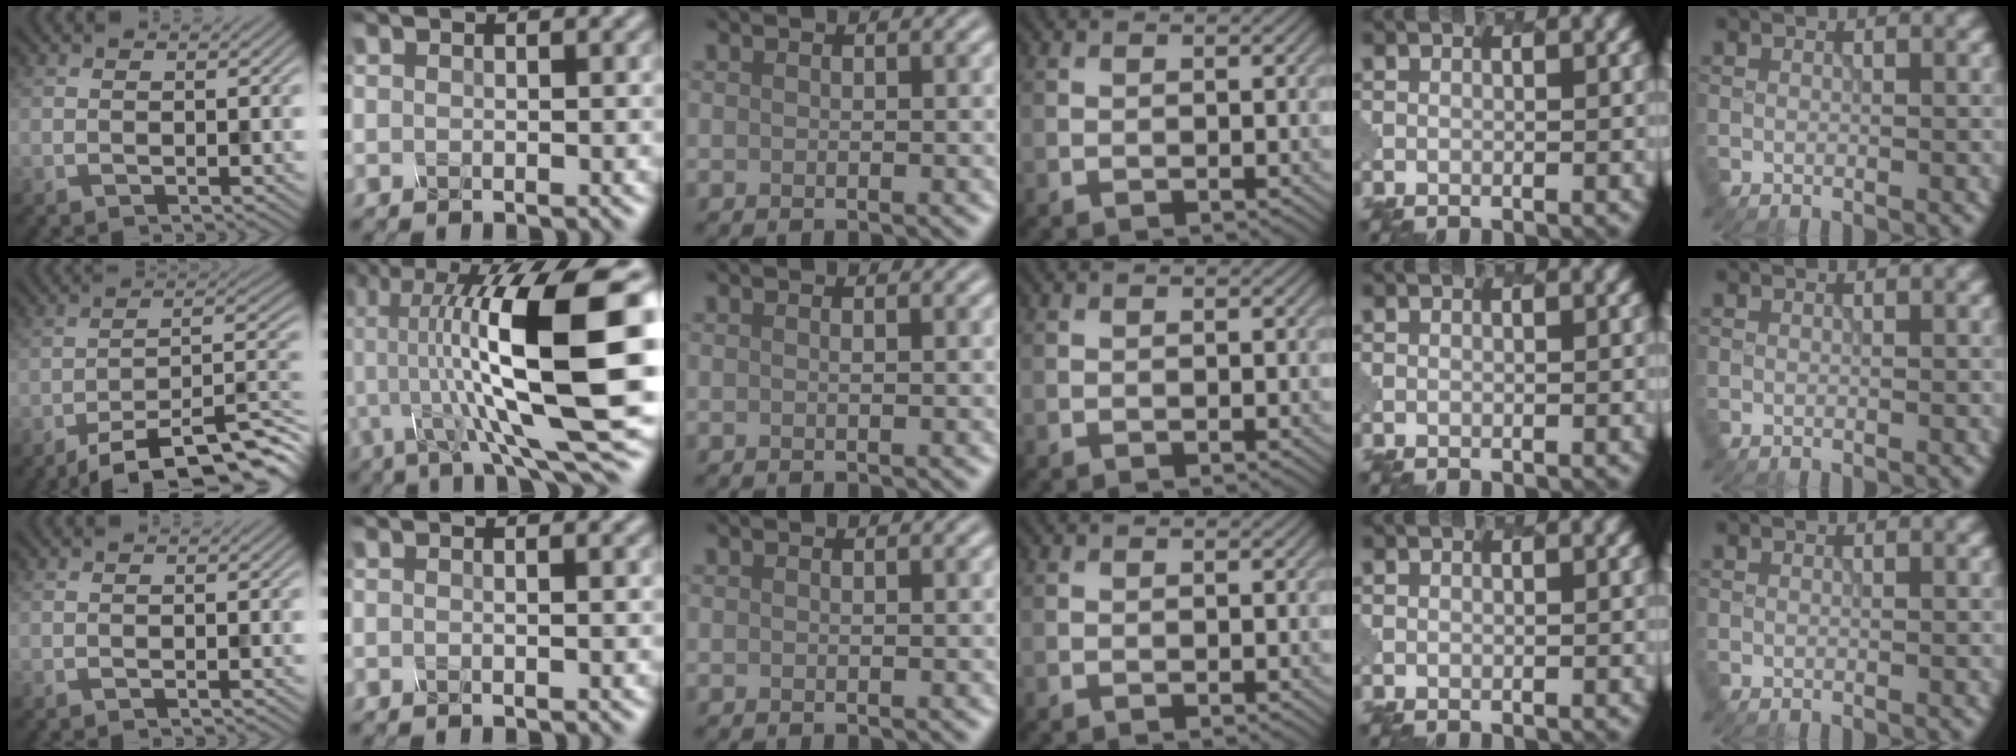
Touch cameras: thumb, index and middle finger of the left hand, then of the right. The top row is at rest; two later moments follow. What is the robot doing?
{"motion": "shake", "object": "salt shaker"}